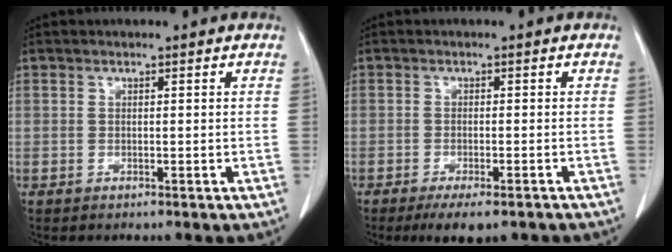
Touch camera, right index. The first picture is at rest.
{"total": 6.6, "force": [-5.0, 1.7, 3.9], "torque": [-0.049, -0.010, -0.070]}